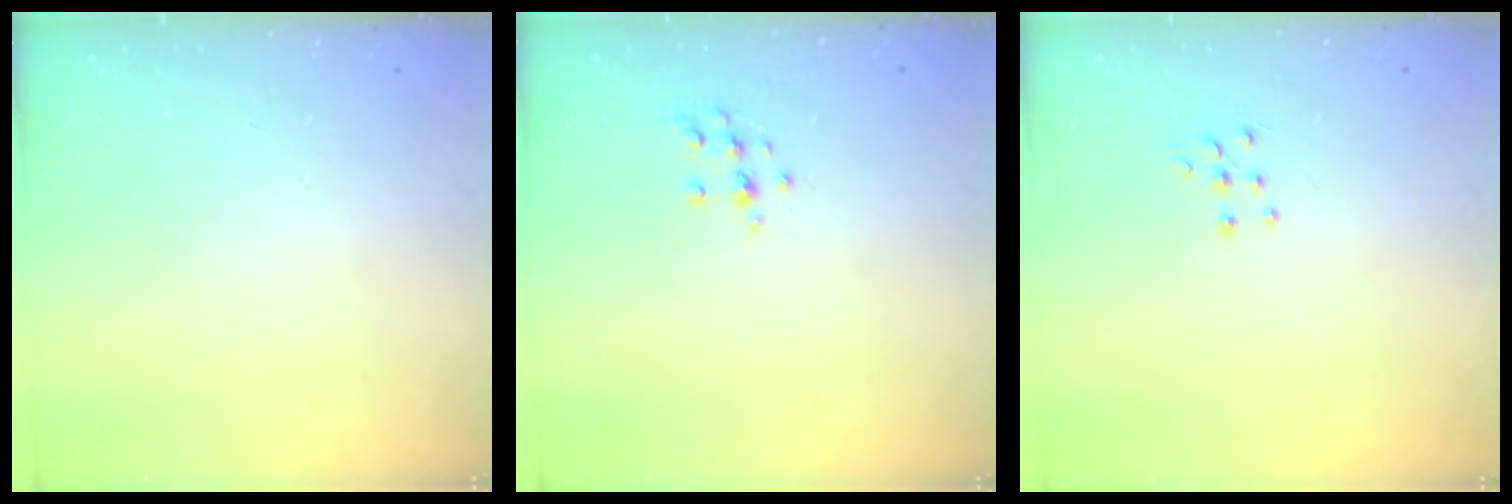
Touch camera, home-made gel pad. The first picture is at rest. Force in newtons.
{"total": 9.0, "press": 8.9, "slide": 0.8}
{"total": 5.3, "press": 5.2, "slide": 0.4}